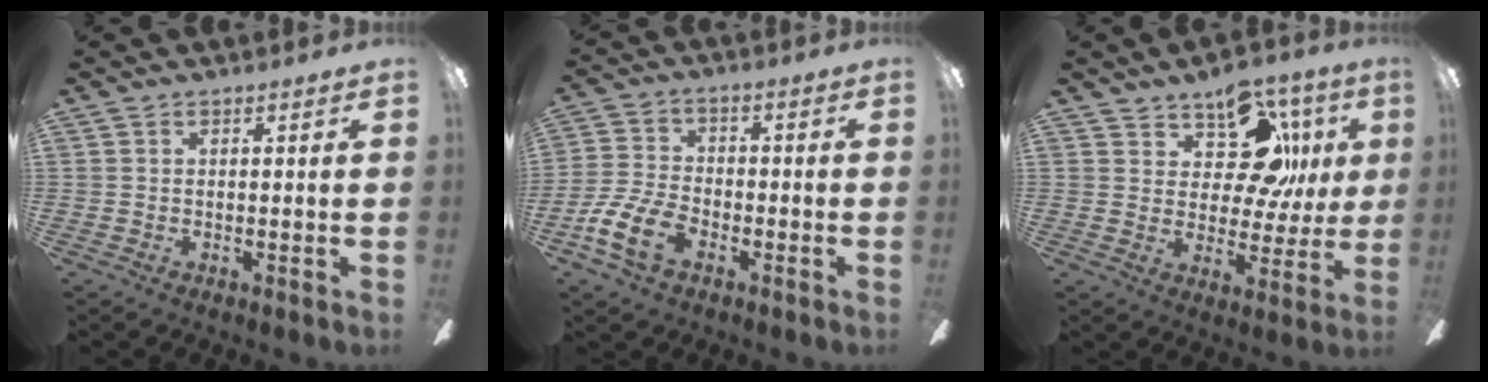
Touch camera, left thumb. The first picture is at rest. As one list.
[{"total": 11.3, "force": [-5.0, 7.2, 7.2], "torque": [-0.155, 0.024, -0.090]}, {"total": 14.2, "force": [7.3, 8.4, 8.8], "torque": [-0.134, -0.032, 0.135]}]